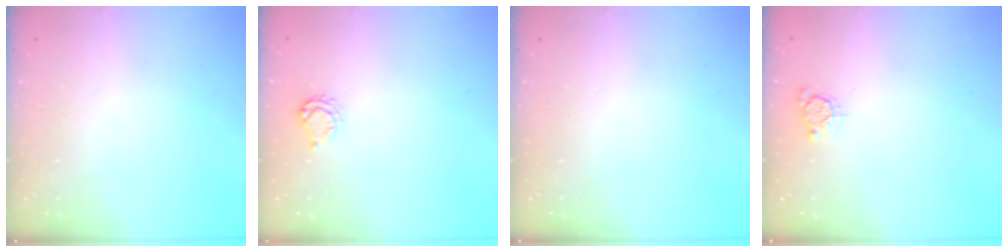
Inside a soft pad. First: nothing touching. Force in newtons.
{"total": 4.6, "press": 4.5, "slide": 0.6}
{"total": 0.0}
{"total": 3.3, "press": 3.3, "slide": 0.4}